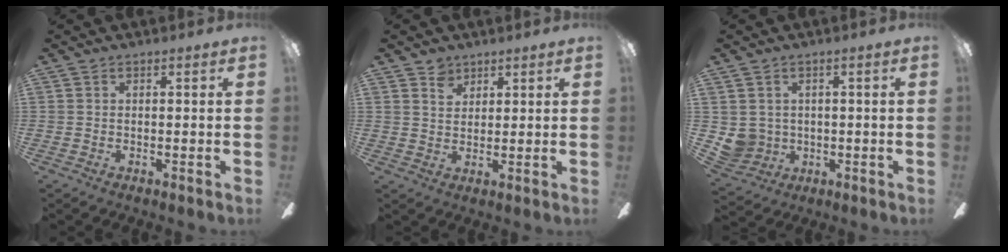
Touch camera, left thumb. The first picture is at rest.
{"total": 4.1, "force": [3.0, 2.7, 0.7], "torque": [-0.009, -0.008, 0.055]}
{"total": 5.2, "force": [1.1, 5.1, 0.8], "torque": [-0.036, -0.006, 0.026]}